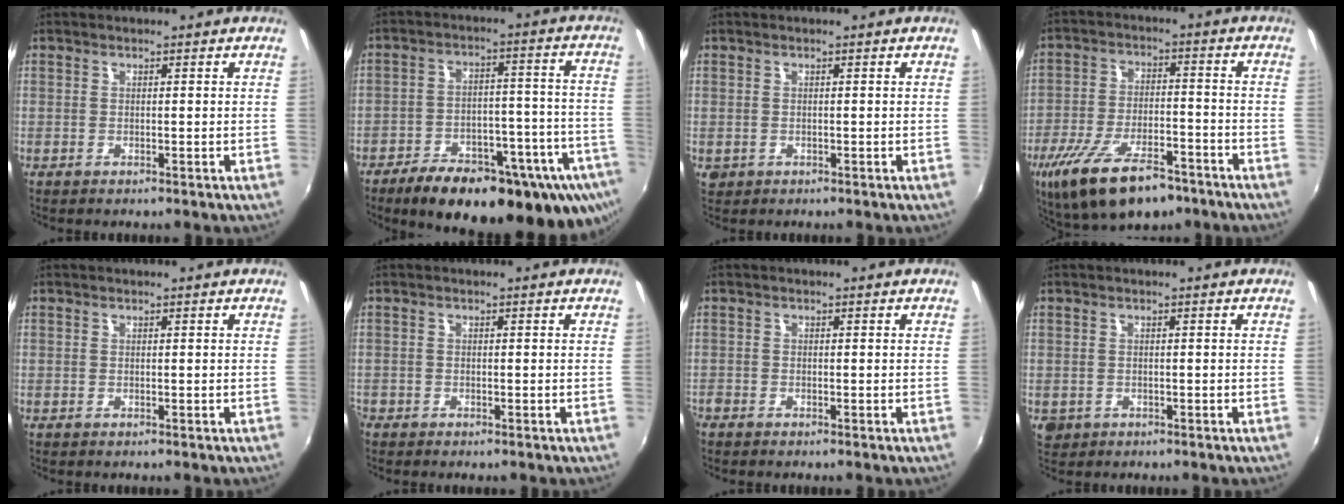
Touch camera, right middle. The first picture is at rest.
{"total": 28.2, "force": [-20.0, 10.7, 16.7], "torque": [-0.232, -0.008, -0.257]}
{"total": 1.6, "force": [-0.3, 1.4, 0.6], "torque": [-0.012, -0.003, -0.004]}
{"total": 17.6, "force": [-11.6, 7.1, 11.2], "torque": [-0.226, -0.034, -0.192]}
{"total": 0.0}
{"total": 1.3, "force": [-1.1, 0.7, 0.2], "torque": [-0.010, -0.003, -0.022]}
{"total": 1.2, "force": [-1.1, 0.4, 0.3], "torque": [-0.010, -0.006, -0.025]}
{"total": 2.9, "force": [-0.7, 2.5, 1.2], "torque": [-0.028, -0.005, -0.008]}